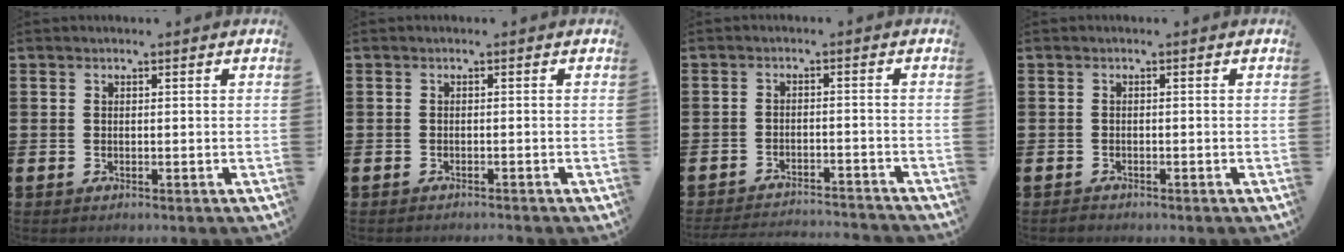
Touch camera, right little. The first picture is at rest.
{"total": 0.6, "force": [-0.6, 0.0, 0.0], "torque": [0.000, -0.002, -0.013]}
{"total": 2.7, "force": [-2.7, -0.1, 0.0], "torque": [-0.004, 0.002, -0.058]}
{"total": 0.5, "force": [-0.5, 0.2, 0.0], "torque": [-0.002, -0.001, -0.011]}